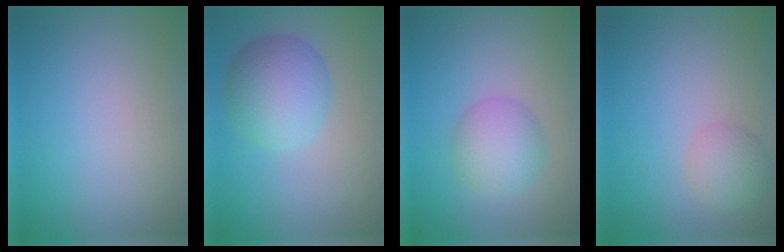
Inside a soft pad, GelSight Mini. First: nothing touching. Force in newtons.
{"total": 5.8, "press": 5.8, "slide": 0.2}
{"total": 3.7, "press": 3.7, "slide": 0.3}
{"total": 2.5, "press": 2.5, "slide": 0.1}